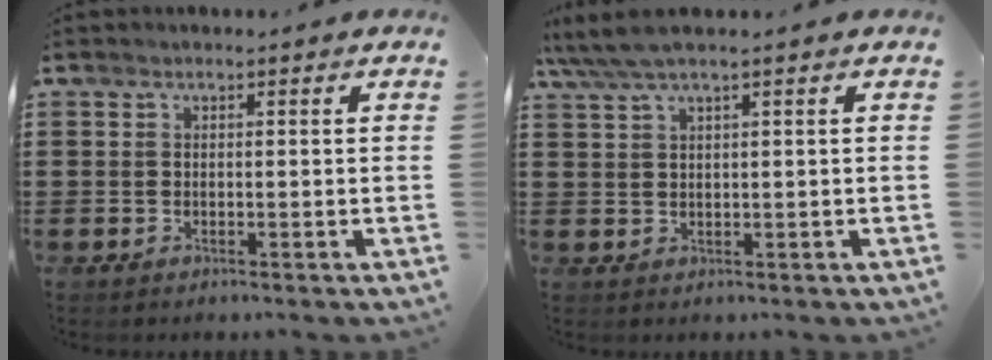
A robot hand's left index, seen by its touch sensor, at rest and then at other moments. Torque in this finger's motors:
{"motor_torque": [0.80, -0.75, 0.34, 0.07]}